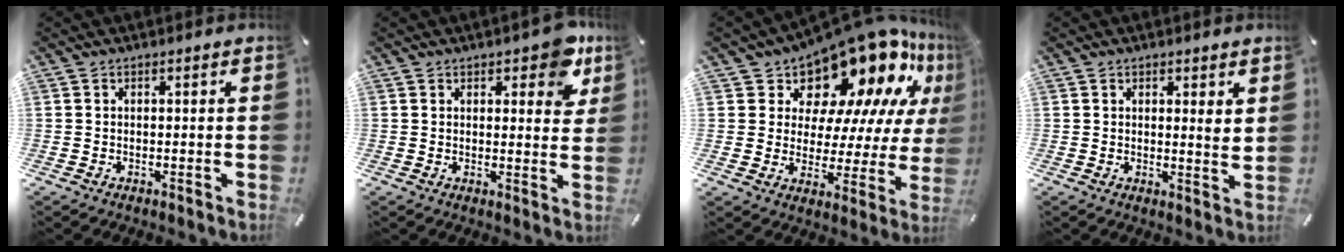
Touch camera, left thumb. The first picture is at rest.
{"total": 8.1, "force": [5.0, 4.2, 4.8], "torque": [-0.041, -0.028, 0.083]}
{"total": 17.0, "force": [13.4, 8.2, 6.6], "torque": [-0.102, -0.121, 0.225]}
{"total": 2.5, "force": [1.7, 0.5, 1.8], "torque": [-0.022, -0.012, 0.026]}